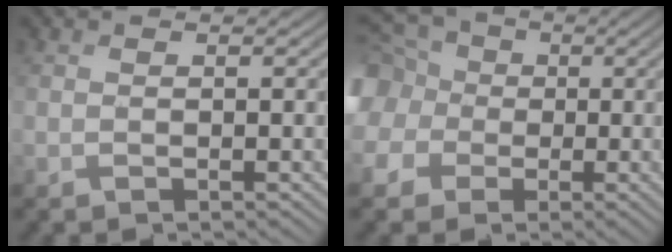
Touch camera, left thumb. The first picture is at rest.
{"total": 14.6, "force": [1.6, 12.8, 6.7], "torque": [-0.235, 0.018, -0.004]}